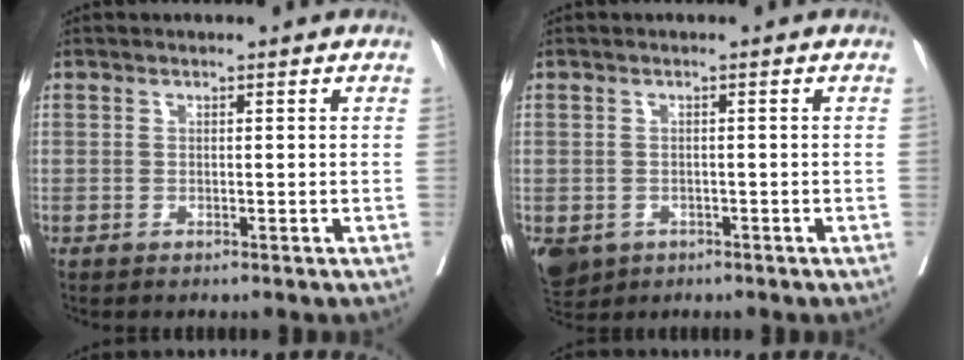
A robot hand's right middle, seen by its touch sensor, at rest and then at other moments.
{"total": 8.9, "force": [-4.1, 7.2, 3.3], "torque": [-0.095, -0.010, -0.055]}